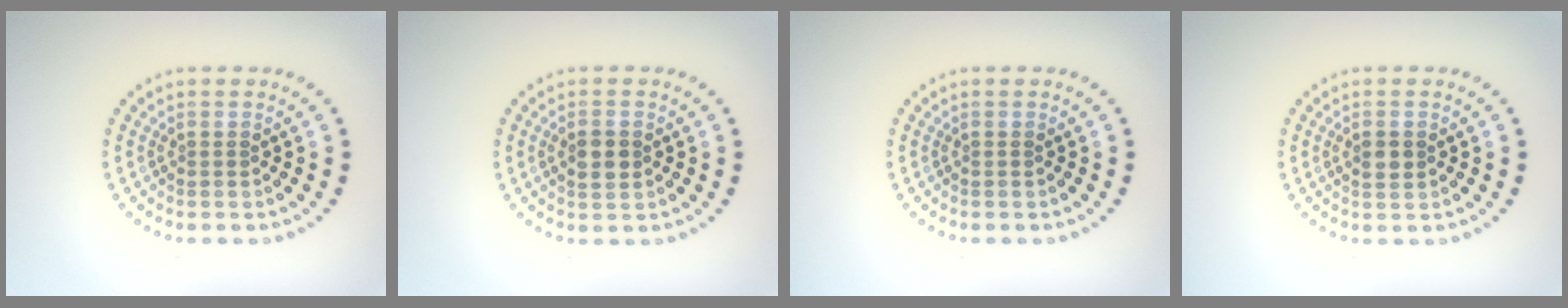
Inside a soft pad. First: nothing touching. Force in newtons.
{"total": 2.2, "press": 2.2, "slide": 0.1}
{"total": 0.0}
{"total": 1.4, "press": 1.4, "slide": 0.1}